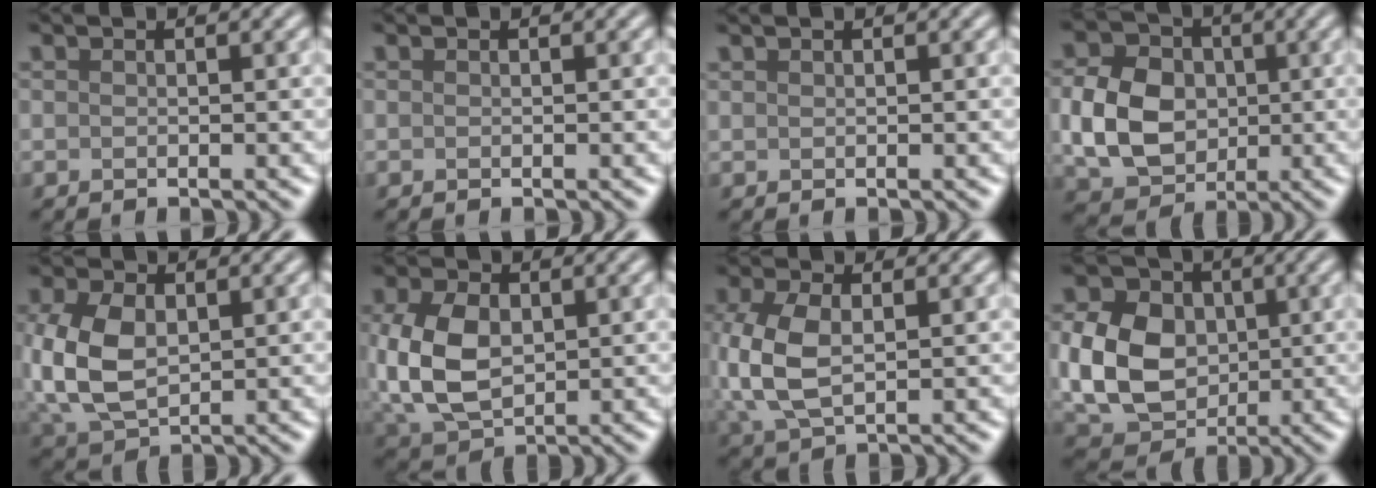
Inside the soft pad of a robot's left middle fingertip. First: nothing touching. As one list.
[{"total": 0.0}, {"total": 0.0}, {"total": 7.1, "force": [-0.2, 5.6, 4.4], "torque": [-0.101, 0.003, -0.004]}, {"total": 7.4, "force": [0.3, 4.9, 5.6], "torque": [-0.154, 0.003, 0.012]}, {"total": 8.1, "force": [0.2, 5.4, 6.1], "torque": [-0.161, 0.001, 0.009]}, {"total": 6.7, "force": [0.2, 4.0, 5.3], "torque": [-0.145, 0.001, 0.007]}, {"total": 8.5, "force": [0.0, 6.5, 5.5], "torque": [-0.130, -0.001, 0.000]}]